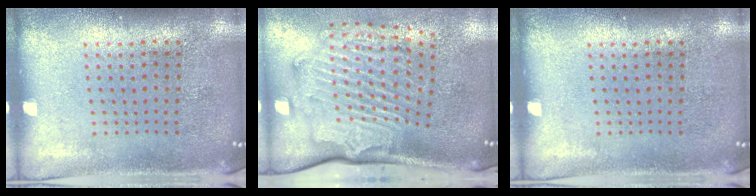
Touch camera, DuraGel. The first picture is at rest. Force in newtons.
{"total": 2.5, "press": 2.2, "slide": 1.2}
{"total": 0.0}